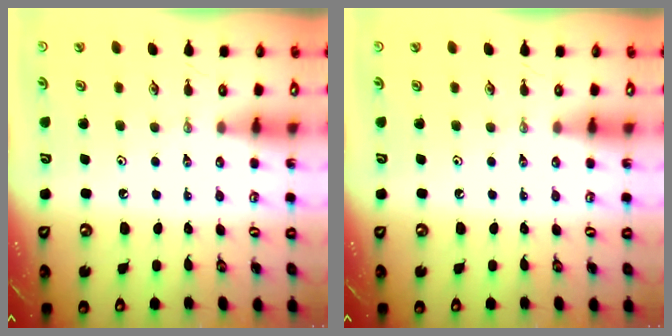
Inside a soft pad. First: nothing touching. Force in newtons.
{"total": 0.0}